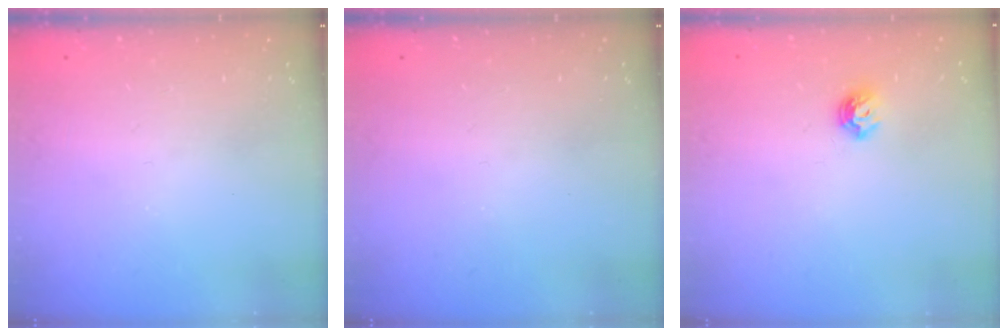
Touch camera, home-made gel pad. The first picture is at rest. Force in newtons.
{"total": 0.0}
{"total": 6.6, "press": 6.6, "slide": 1.0}